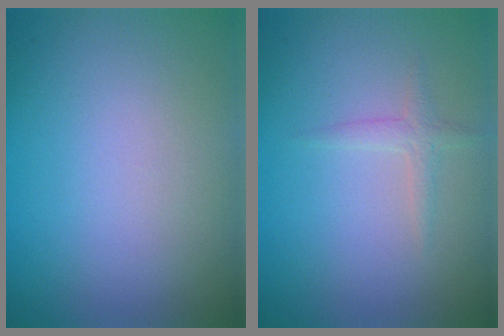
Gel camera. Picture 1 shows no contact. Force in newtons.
{"total": 1.1, "press": 1.1, "slide": 0.1}